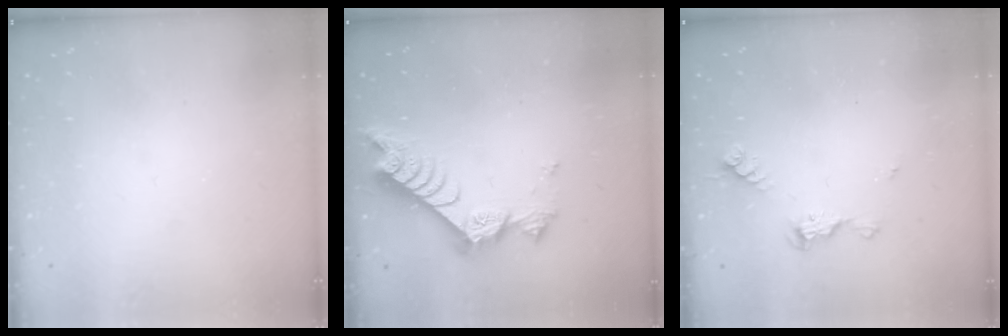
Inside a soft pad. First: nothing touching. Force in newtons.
{"total": 8.3, "press": 8.2, "slide": 1.0}
{"total": 6.3, "press": 6.3, "slide": 0.5}